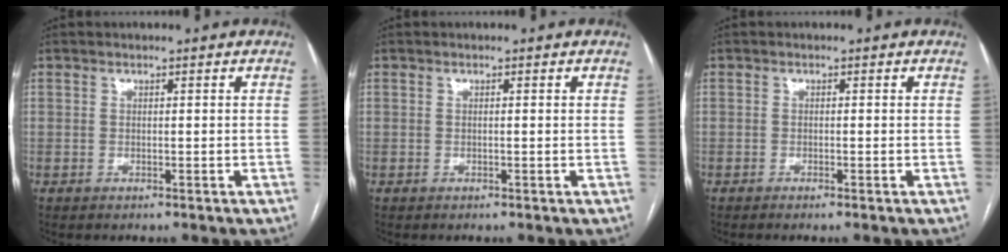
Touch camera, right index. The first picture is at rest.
{"total": 0.0}
{"total": 0.7, "force": [-0.5, -0.2, 0.5], "torque": [-0.011, -0.001, -0.009]}